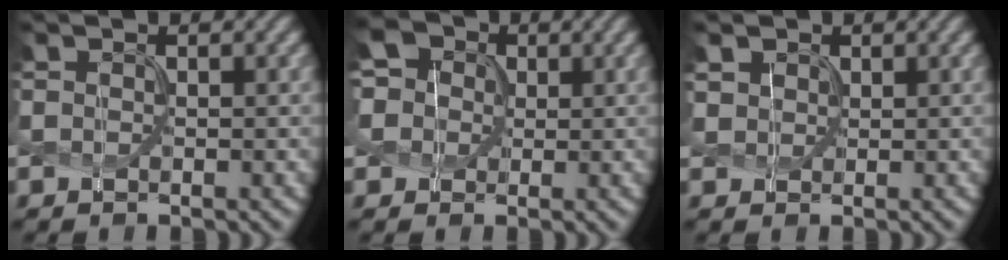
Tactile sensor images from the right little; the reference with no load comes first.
{"total": 6.7, "force": [2.7, 5.5, 2.7], "torque": [-0.058, 0.031, 0.025]}
{"total": 1.6, "force": [1.2, 1.1, 0.0], "torque": [-0.009, -0.001, 0.029]}